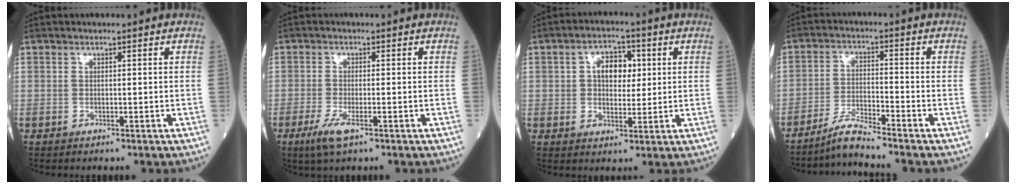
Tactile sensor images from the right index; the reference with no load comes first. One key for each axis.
{"total": 3.9, "fx": -2.1, "fy": 0.7, "fz": 3.2, "tx": -0.071, "ty": -0.010, "tz": -0.041}
{"total": 5.8, "fx": 1.3, "fy": 3.6, "fz": 4.4, "tx": -0.070, "ty": 0.017, "tz": 0.021}
{"total": 4.6, "fx": -4.3, "fy": -1.0, "fz": 1.4, "tx": -0.033, "ty": -0.022, "tz": -0.082}